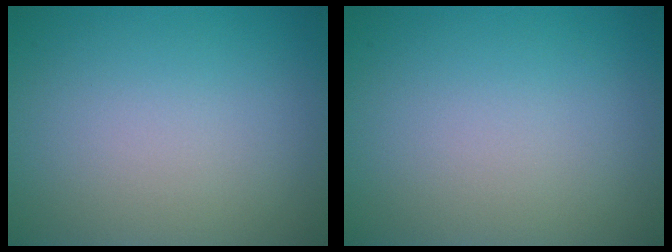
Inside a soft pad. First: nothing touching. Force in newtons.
{"total": 0.0}